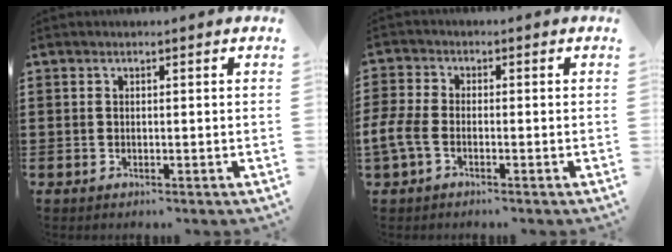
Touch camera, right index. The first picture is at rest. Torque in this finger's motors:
{"motor_torque": [1.59, 0.55, 0.75, 0.19]}